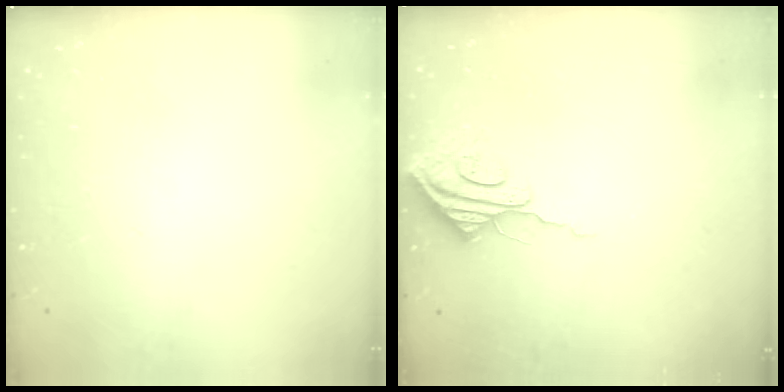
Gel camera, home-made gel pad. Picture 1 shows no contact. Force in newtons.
{"total": 7.9, "press": 7.9, "slide": 0.5}